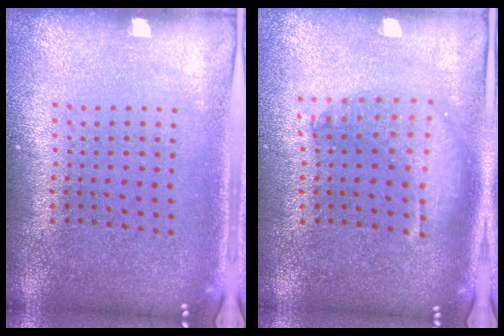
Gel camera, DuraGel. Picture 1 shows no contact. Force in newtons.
{"total": 1.5, "press": 1.4, "slide": 0.7}